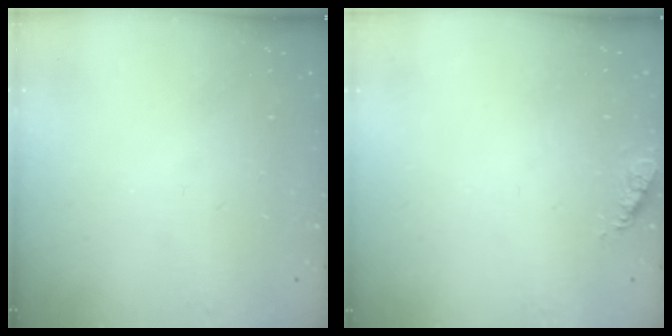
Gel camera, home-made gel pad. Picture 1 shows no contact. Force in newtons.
{"total": 6.0, "press": 5.9, "slide": 0.6}